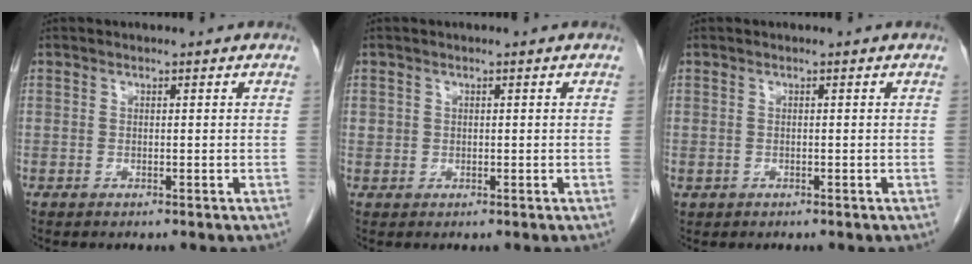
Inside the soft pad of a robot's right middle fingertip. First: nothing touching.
{"total": 1.1, "force": [0.3, 1.0, 0.2], "torque": [0.007, 0.005, 0.003]}
{"total": 0.6, "force": [-0.2, 0.6, 0.1], "torque": [-0.001, 0.003, 0.001]}